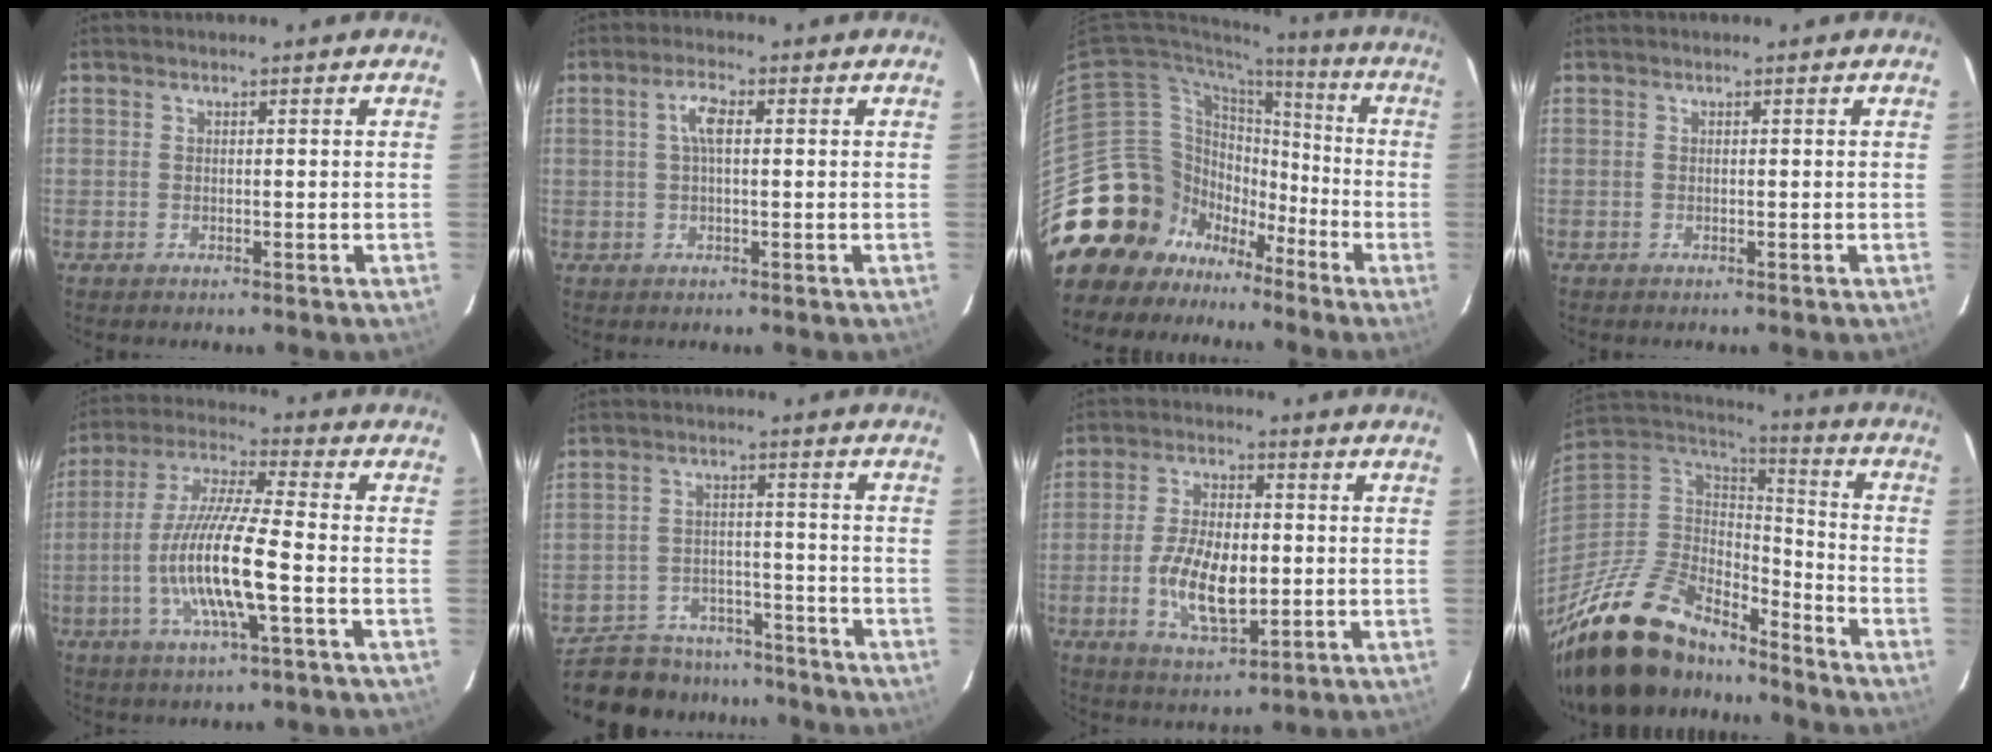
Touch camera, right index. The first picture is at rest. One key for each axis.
{"total": 3.4, "fx": 0.6, "fy": 1.1, "fz": 3.2, "tx": -0.065, "ty": 0.009, "tz": 0.011}
{"total": 20.1, "fx": -10.9, "fy": 16.1, "fz": 5.0, "tx": -0.143, "ty": 0.055, "tz": -0.172}
{"total": 0.0}
{"total": 14.3, "fx": -3.7, "fy": 1.4, "fz": 13.7, "tx": -0.274, "ty": -0.007, "tz": -0.070}
{"total": 17.6, "fx": -15.2, "fy": 7.0, "fz": 5.4, "tx": -0.134, "ty": 0.020, "tz": -0.209}
{"total": 11.4, "fx": -1.9, "fy": 5.4, "fz": 9.9, "tx": -0.195, "ty": -0.007, "tz": -0.028}
{"total": 24.6, "fx": -19.3, "fy": 9.4, "fz": 12.0, "tx": -0.255, "ty": -0.021, "tz": -0.332}